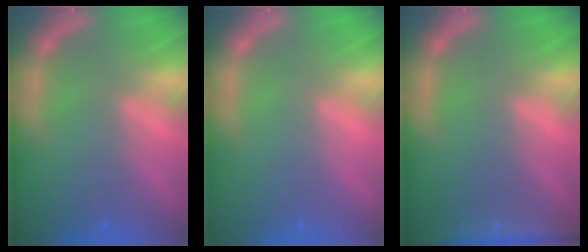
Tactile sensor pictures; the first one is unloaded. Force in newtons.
{"total": 0.0}
{"total": 6.0}